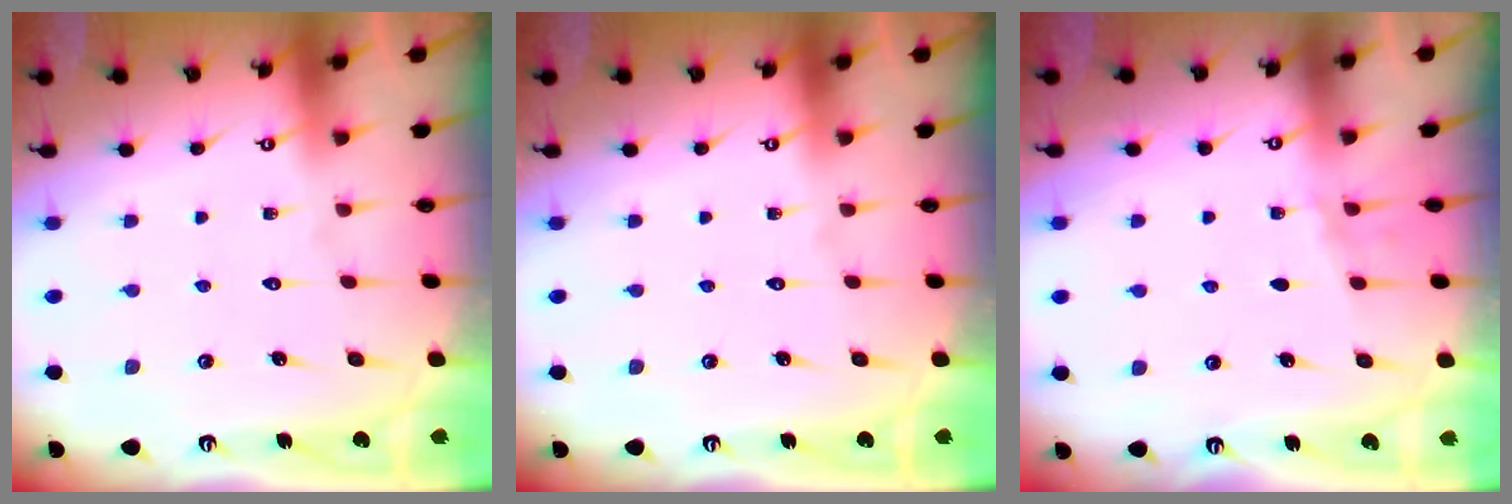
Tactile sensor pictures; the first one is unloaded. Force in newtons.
{"total": 0.0}
{"total": 4.3, "press": 3.5, "slide": 2.5}